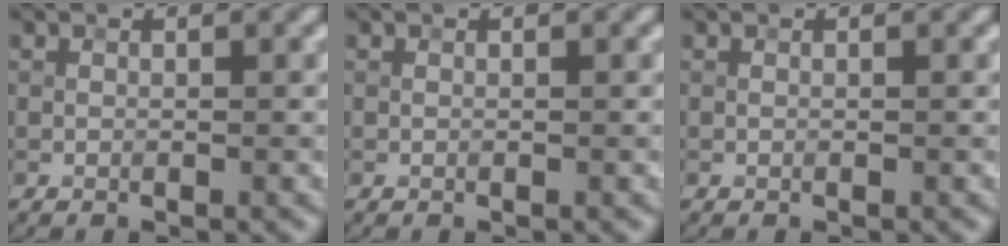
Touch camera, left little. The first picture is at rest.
{"total": 0.0}
{"total": 0.0}